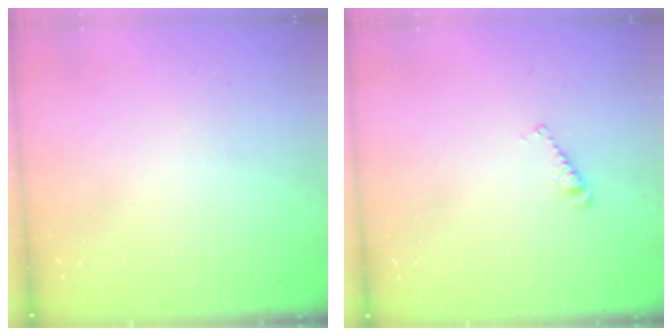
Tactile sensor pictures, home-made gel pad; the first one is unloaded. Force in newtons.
{"total": 2.9, "press": 2.9, "slide": 0.4}